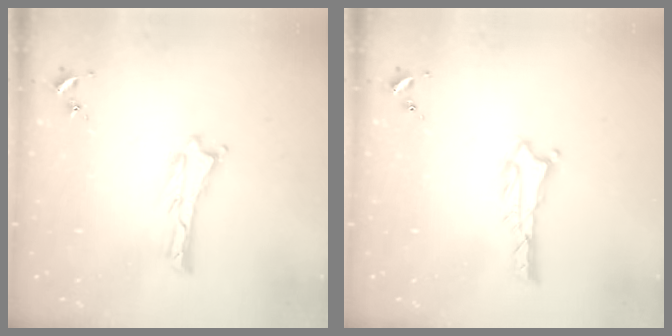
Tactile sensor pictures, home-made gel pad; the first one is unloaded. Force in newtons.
{"total": 1.3, "press": 1.3, "slide": 0.3}